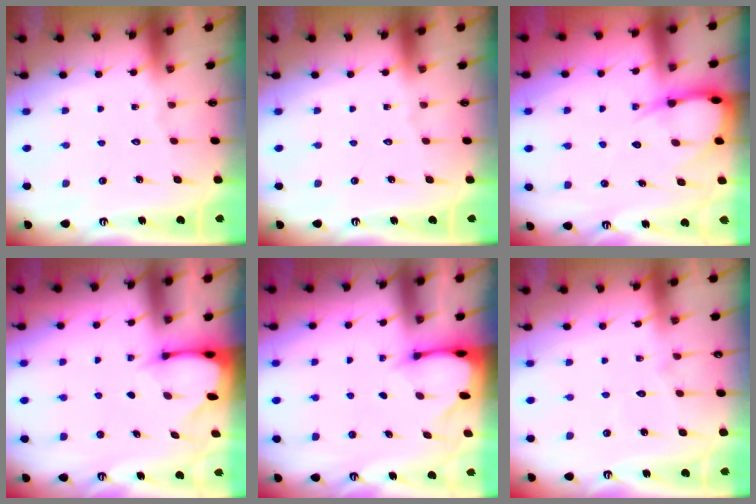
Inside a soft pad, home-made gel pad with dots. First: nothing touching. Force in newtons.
{"total": 0.0}
{"total": 7.1, "press": 7.1, "slide": 0.8}
{"total": 2.6, "press": 2.6, "slide": 0.3}
{"total": 2.4, "press": 2.4, "slide": 0.1}
{"total": 5.5, "press": 5.5, "slide": 0.5}